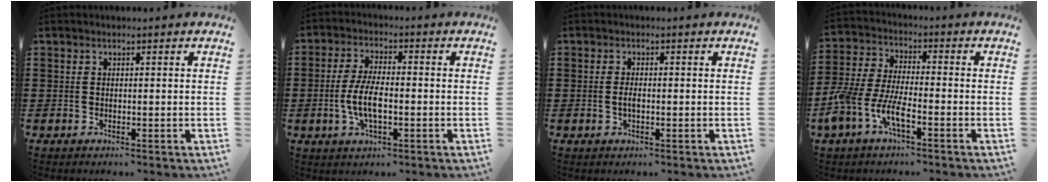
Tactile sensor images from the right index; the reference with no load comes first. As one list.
[{"total": 6.5, "force": [-1.4, 2.5, 5.9], "torque": [-0.135, -0.004, -0.034]}, {"total": 1.7, "force": [-0.3, 0.7, 1.5], "torque": [-0.036, -0.001, -0.008]}, {"total": 7.1, "force": [-4.3, 1.9, 5.4], "torque": [-0.154, -0.019, -0.091]}]